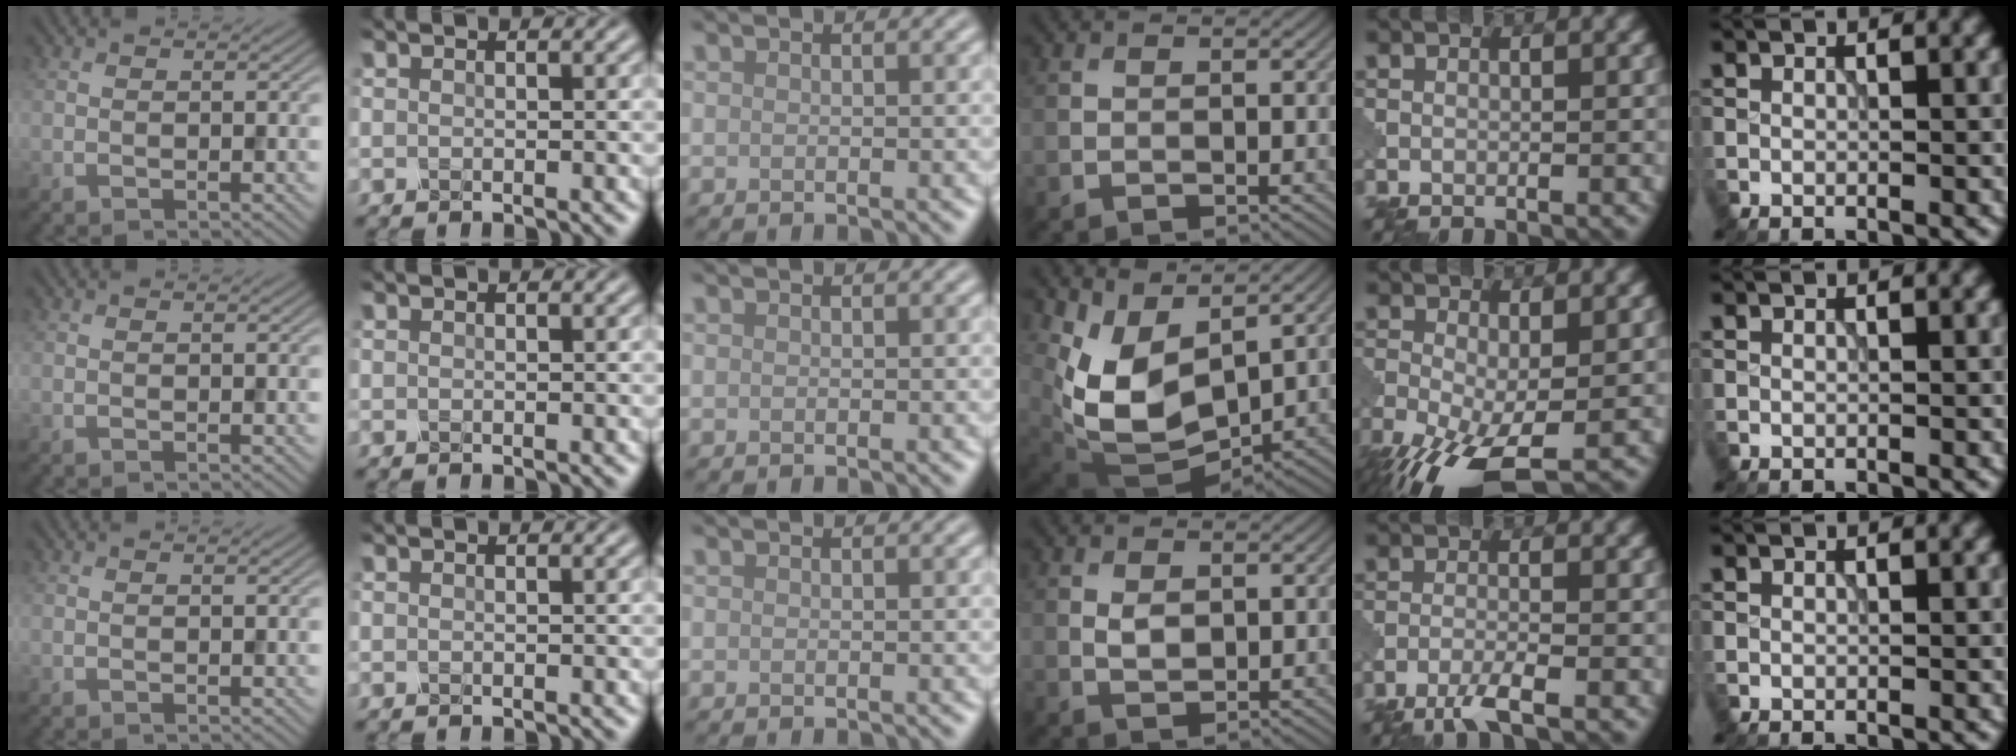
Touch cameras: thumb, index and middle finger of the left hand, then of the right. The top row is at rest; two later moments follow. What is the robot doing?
{"motion": "squeeze", "object": "clothespin"}